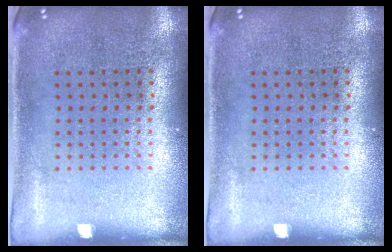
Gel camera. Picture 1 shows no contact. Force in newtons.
{"total": 0.0}